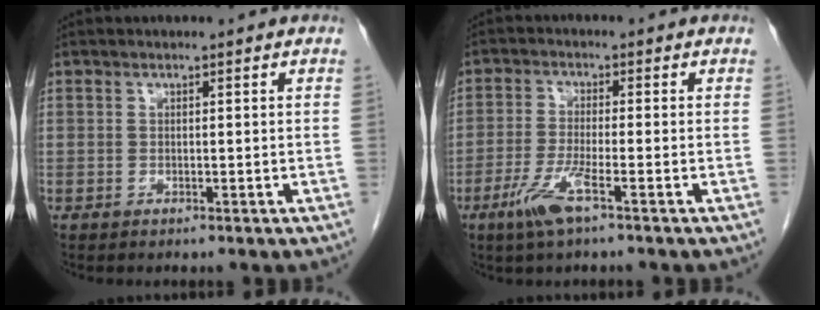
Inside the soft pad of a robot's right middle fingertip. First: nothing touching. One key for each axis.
{"total": 5.2, "fx": -2.9, "fy": 0.1, "fz": 4.4, "tx": -0.095, "ty": -0.011, "tz": -0.060}